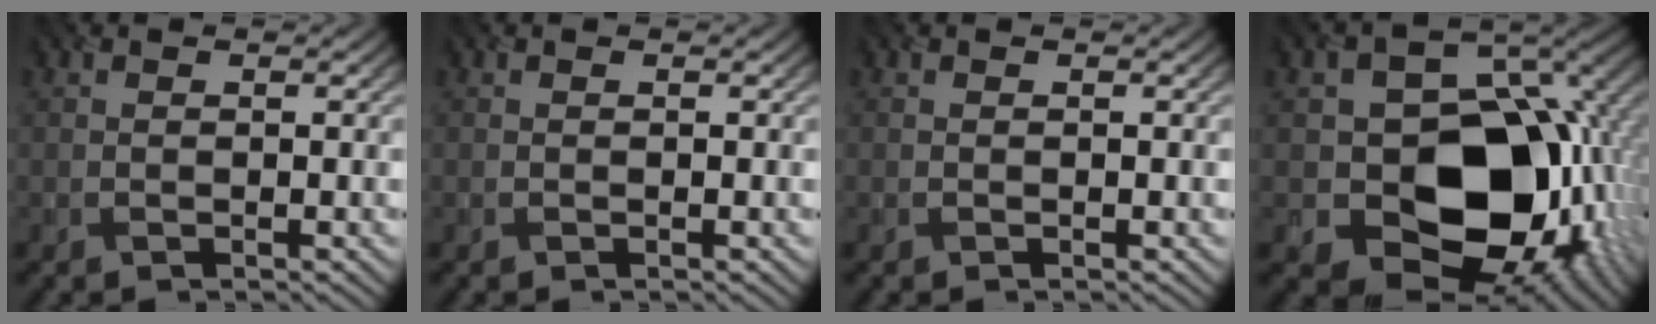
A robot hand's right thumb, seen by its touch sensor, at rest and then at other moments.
{"total": 0.0}
{"total": 0.0}
{"total": 17.4, "force": [-3.3, 13.4, 10.5], "torque": [-0.128, -0.039, -0.032]}